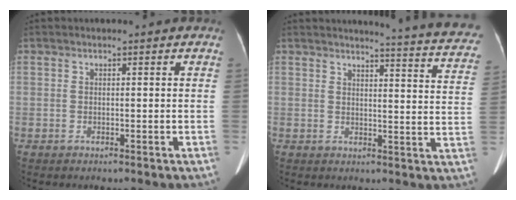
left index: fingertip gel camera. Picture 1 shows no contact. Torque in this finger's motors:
{"motor_torque": [-0.76, -1.24, -0.14, -0.03]}